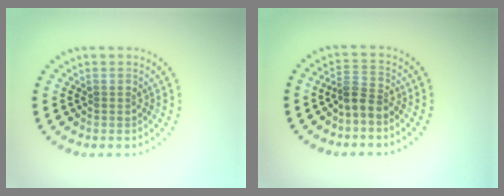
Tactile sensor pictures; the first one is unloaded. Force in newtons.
{"total": 2.4, "press": 1.8, "slide": 1.6}